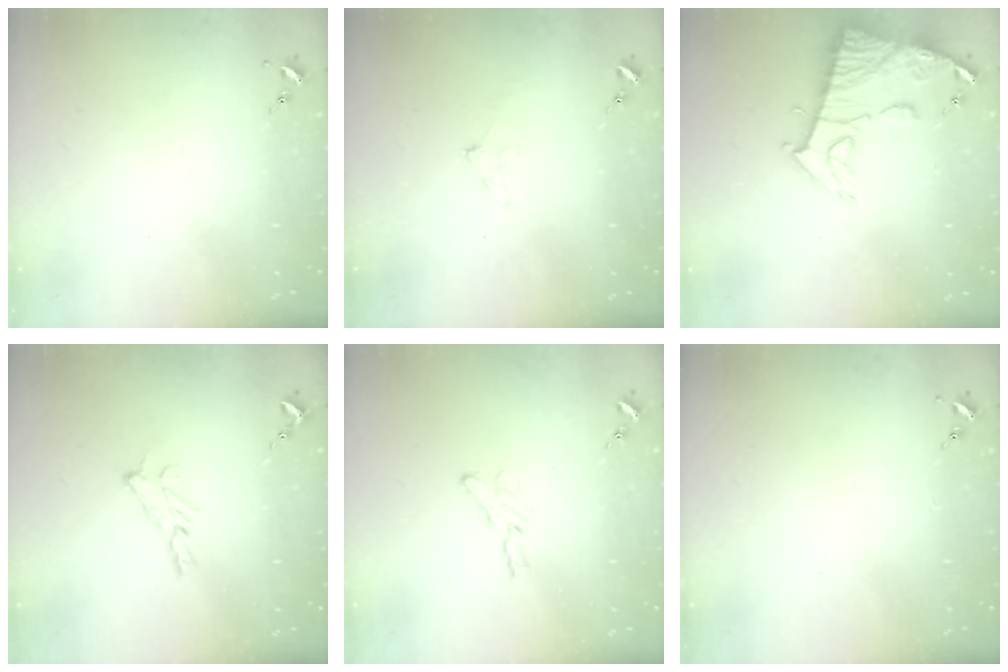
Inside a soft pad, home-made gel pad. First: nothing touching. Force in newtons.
{"total": 6.0, "press": 6.0, "slide": 0.6}
{"total": 13.0, "press": 12.9, "slide": 1.4}
{"total": 6.9, "press": 6.9, "slide": 0.3}
{"total": 5.6, "press": 5.6, "slide": 0.5}
{"total": 0.0}